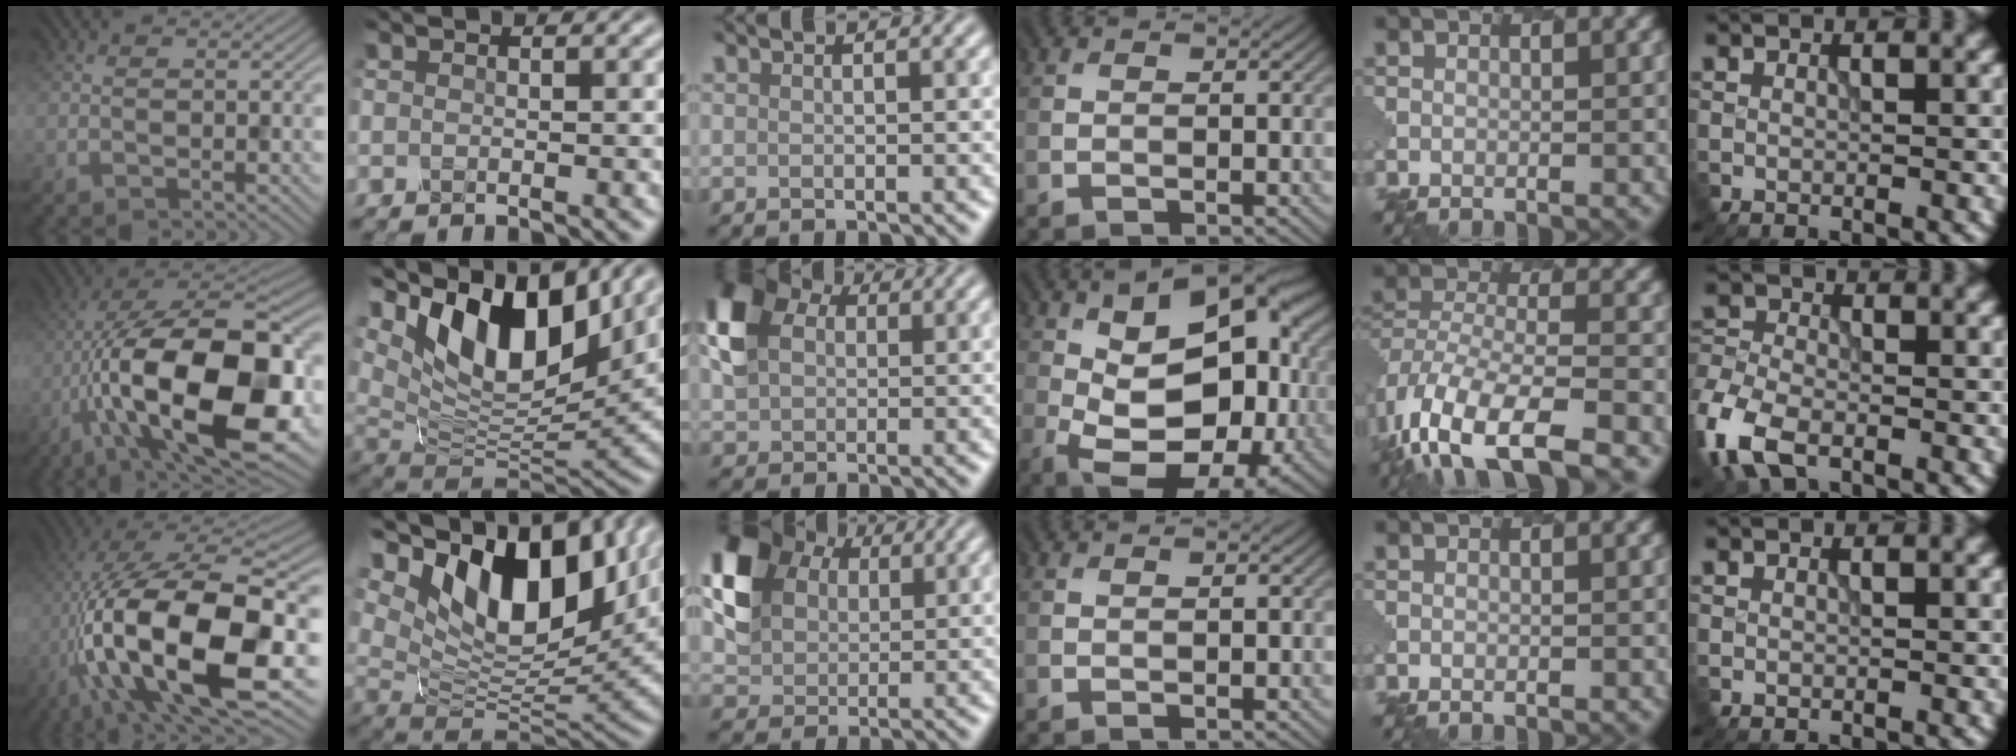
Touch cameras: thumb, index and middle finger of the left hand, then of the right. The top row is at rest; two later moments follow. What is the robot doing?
{"motion": "dispense", "object": "toothpaste"}